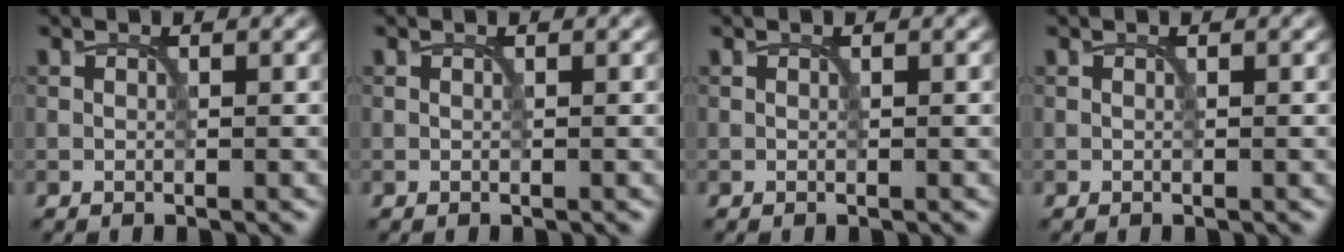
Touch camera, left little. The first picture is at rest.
{"total": 0.0}
{"total": 0.0}
{"total": 0.0}